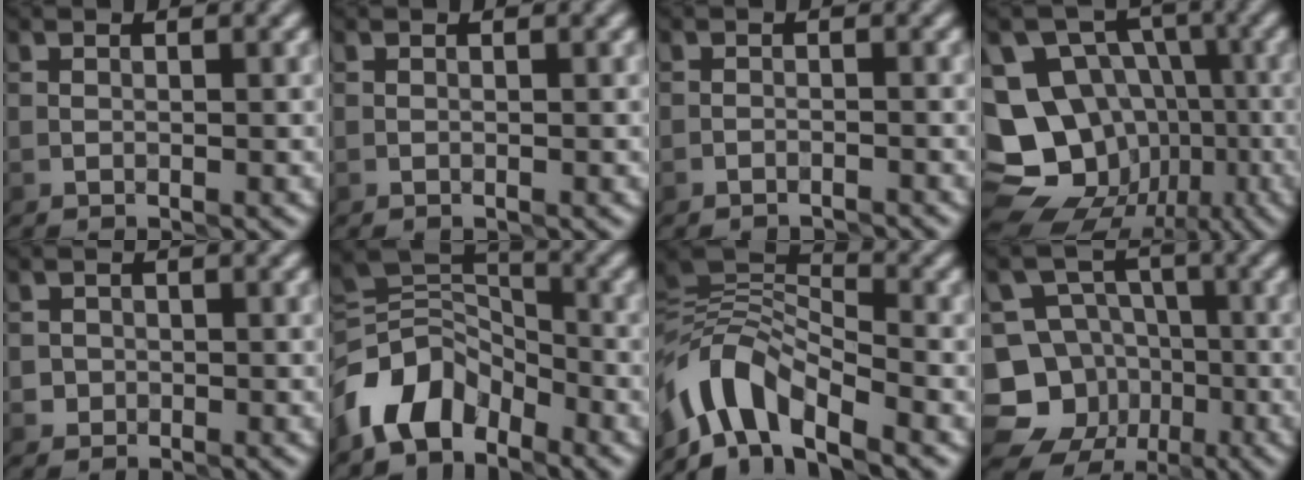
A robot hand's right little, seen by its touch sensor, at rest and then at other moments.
{"total": 0.0}
{"total": 2.0, "force": [-1.9, -0.1, -0.4], "torque": [0.015, -0.002, -0.037]}
{"total": 17.5, "force": [-3.5, 15.9, 6.5], "torque": [-0.177, -0.012, -0.039]}
{"total": 1.0, "force": [-0.6, 0.8, -0.2], "torque": [0.009, 0.000, -0.011]}
{"total": 5.7, "force": [-4.4, 3.0, 2.0], "torque": [-0.020, 0.000, -0.095]}
{"total": 6.0, "force": [-4.8, 1.8, 3.0], "torque": [-0.038, 0.002, -0.102]}
{"total": 10.2, "force": [-4.8, 8.8, 1.6], "torque": [-0.040, -0.011, -0.097]}